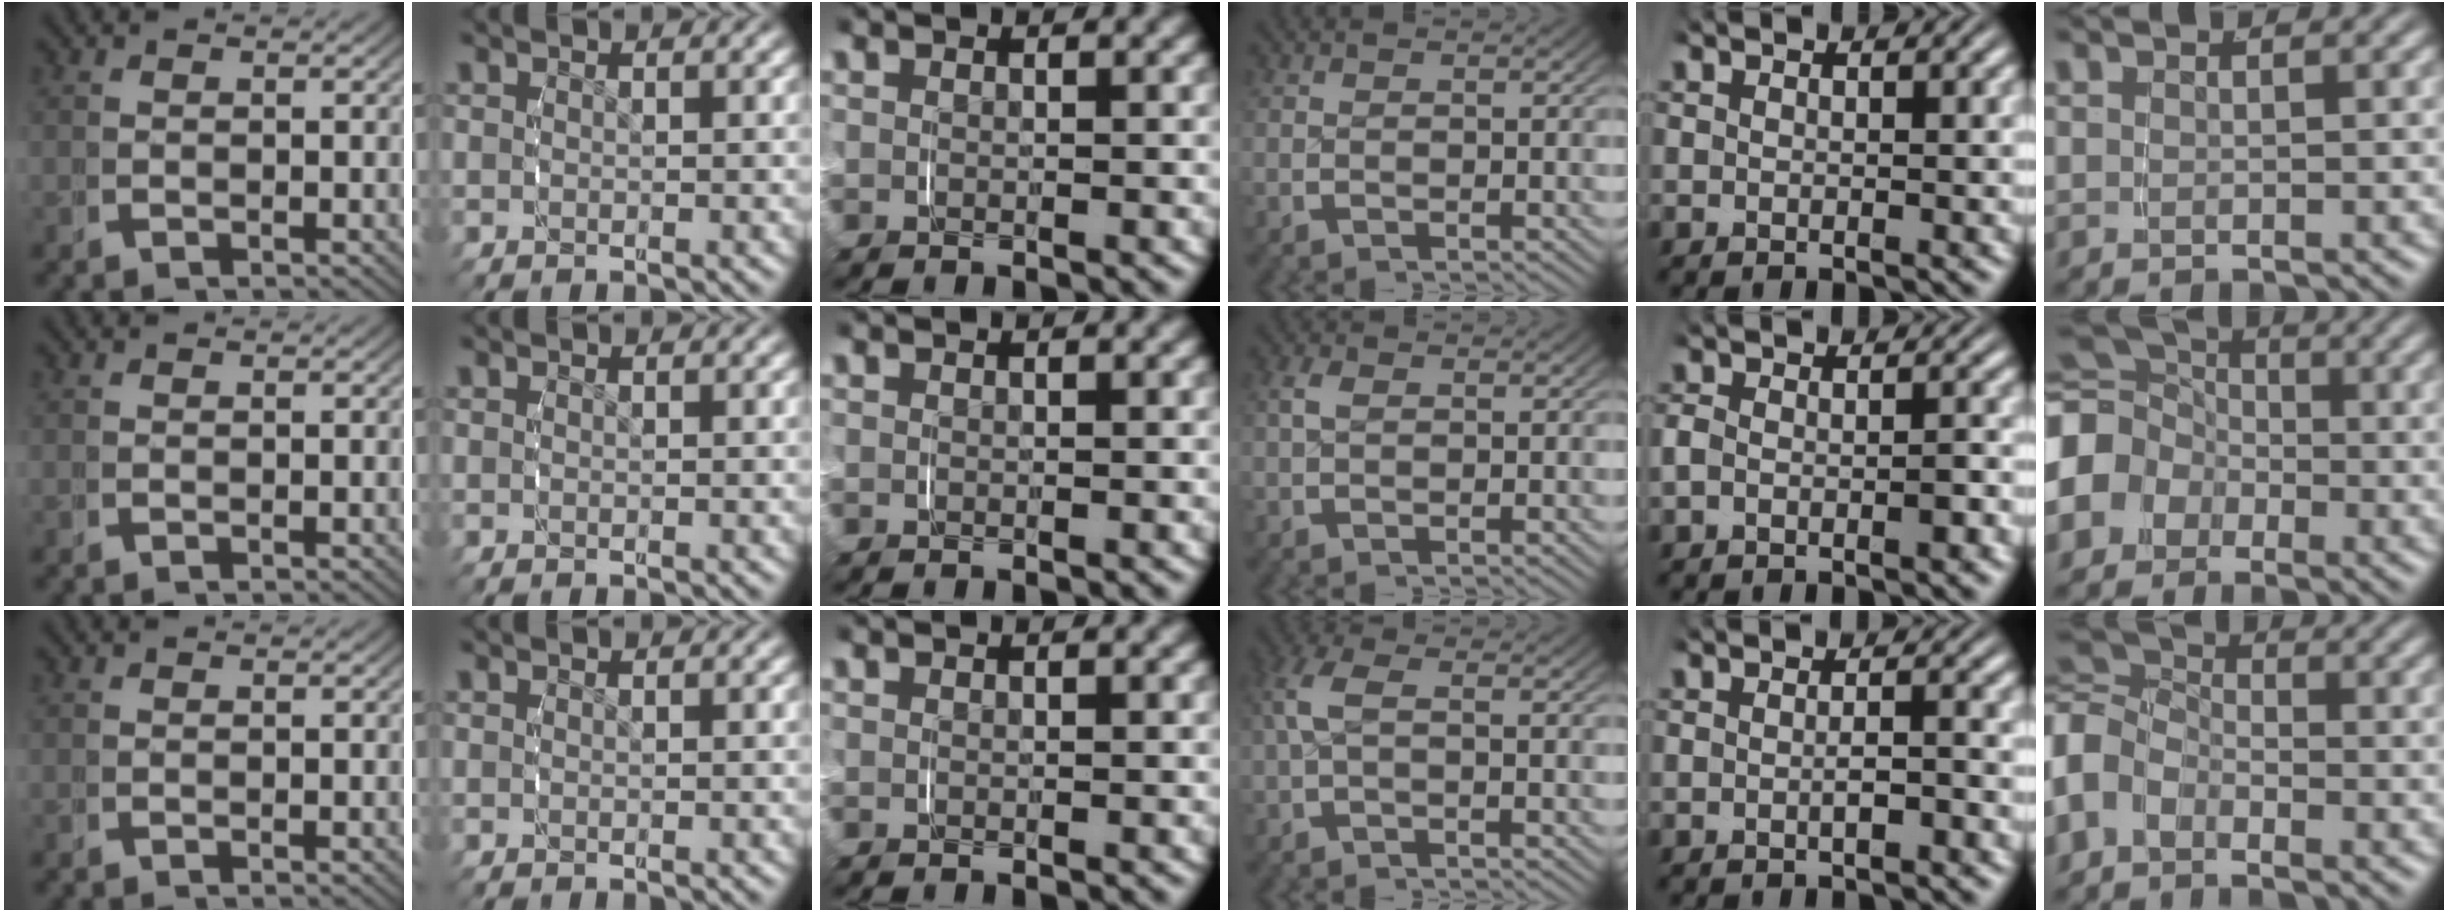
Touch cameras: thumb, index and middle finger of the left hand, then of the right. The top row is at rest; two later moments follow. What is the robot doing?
{"motion": "grasp_and_lifting", "object": "toothpaste"}